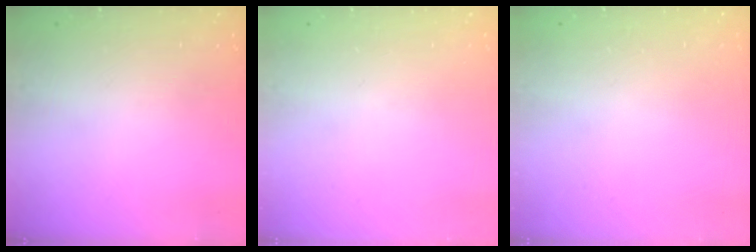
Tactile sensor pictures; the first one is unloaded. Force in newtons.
{"total": 0.0}
{"total": 2.6, "press": 2.6, "slide": 0.2}